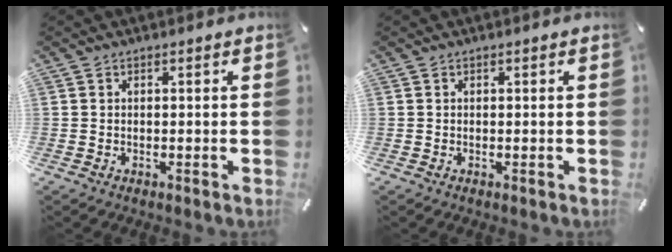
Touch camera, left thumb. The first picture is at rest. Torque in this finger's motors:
{"motor_torque": [0.00, 0.00, 0.03, 0.04, 0.00]}